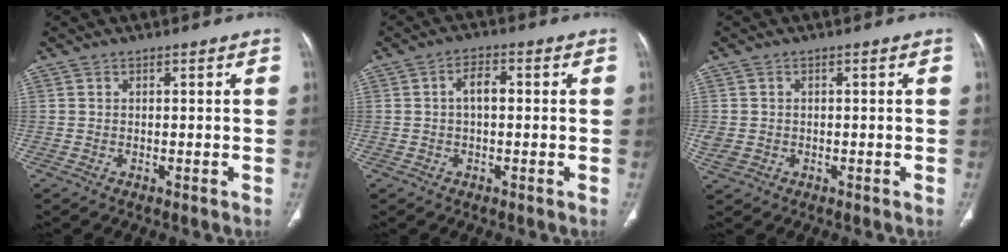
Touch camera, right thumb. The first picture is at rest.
{"total": 3.7, "force": [0.2, 1.9, 3.1], "torque": [-0.051, 0.010, -0.001]}
{"total": 3.0, "force": [-0.5, 2.6, 1.5], "torque": [-0.037, 0.002, -0.002]}